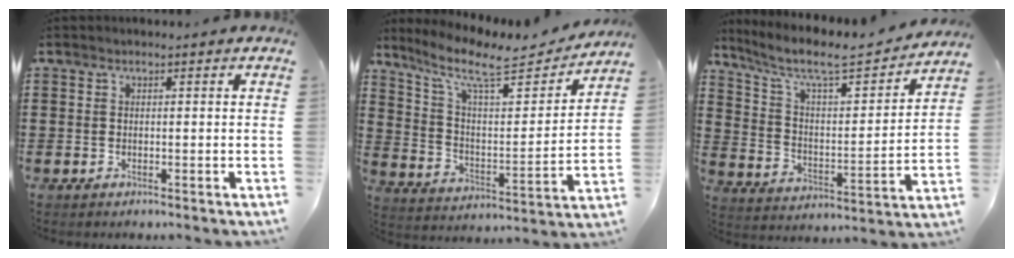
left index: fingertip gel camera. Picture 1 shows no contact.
{"total": 10.4, "force": [8.2, 2.5, 6.0], "torque": [-0.141, -0.045, 0.137]}
{"total": 7.8, "force": [6.5, 1.2, 4.1], "torque": [-0.103, -0.049, 0.103]}